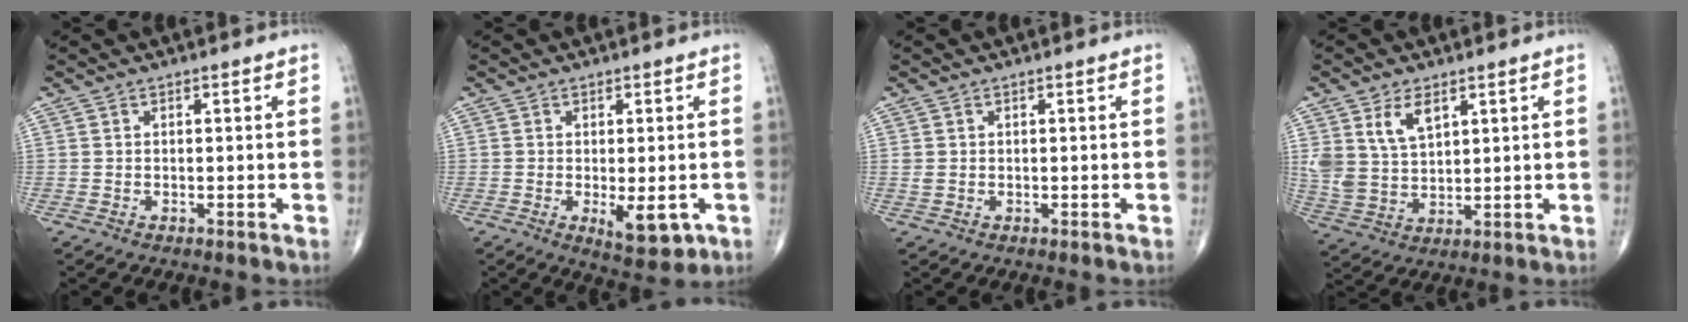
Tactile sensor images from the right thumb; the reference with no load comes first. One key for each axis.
{"total": 6.6, "fx": -1.8, "fy": 2.7, "fz": 5.7, "tx": -0.072, "ty": -0.013, "tz": -0.018}
{"total": 1.0, "fx": 0.1, "fy": 0.8, "fz": 0.6, "tx": -0.014, "ty": 0.001, "tz": 0.005}
{"total": 8.4, "fx": 4.0, "fy": 4.9, "fz": 5.5, "tx": -0.096, "ty": -0.017, "tz": 0.089}